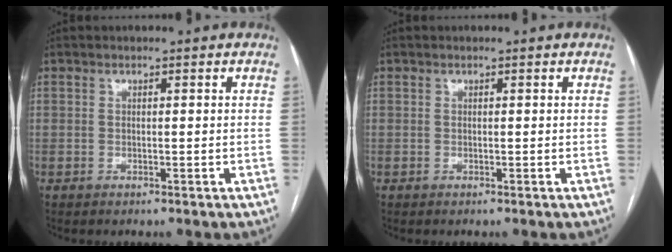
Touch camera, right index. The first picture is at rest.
{"total": 0.0}